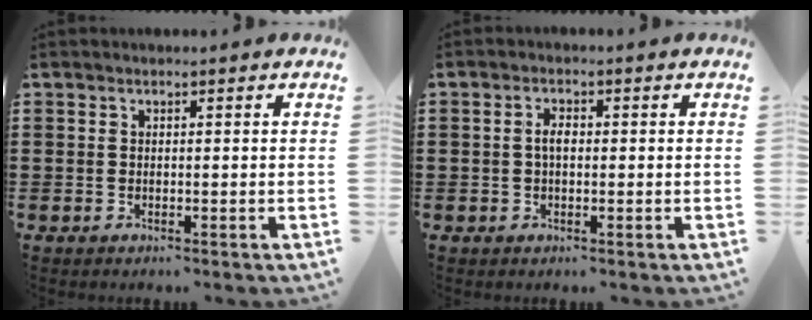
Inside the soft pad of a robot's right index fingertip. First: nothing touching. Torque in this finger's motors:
{"motor_torque": [0.35, -0.26, 0.24, 0.04]}